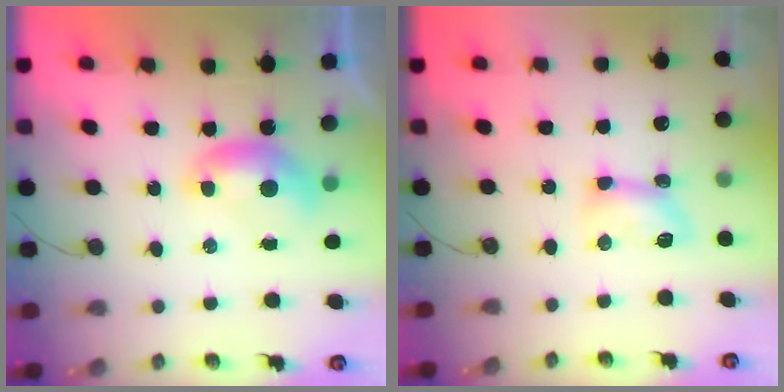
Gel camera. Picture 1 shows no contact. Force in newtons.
{"total": 5.2, "press": 5.1, "slide": 0.6}